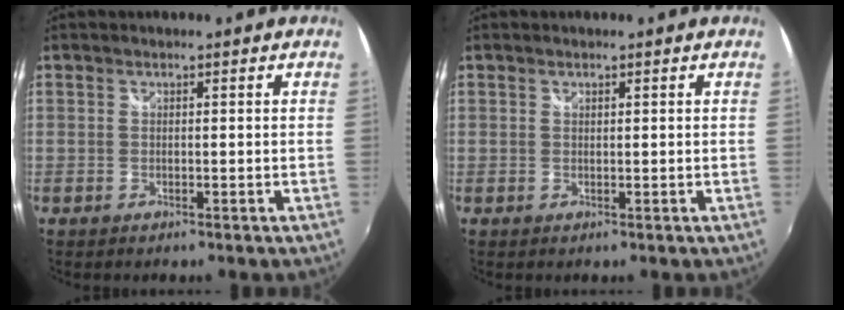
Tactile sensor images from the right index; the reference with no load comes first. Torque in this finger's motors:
{"motor_torque": [-0.22, 0.10, -0.07, -0.01]}